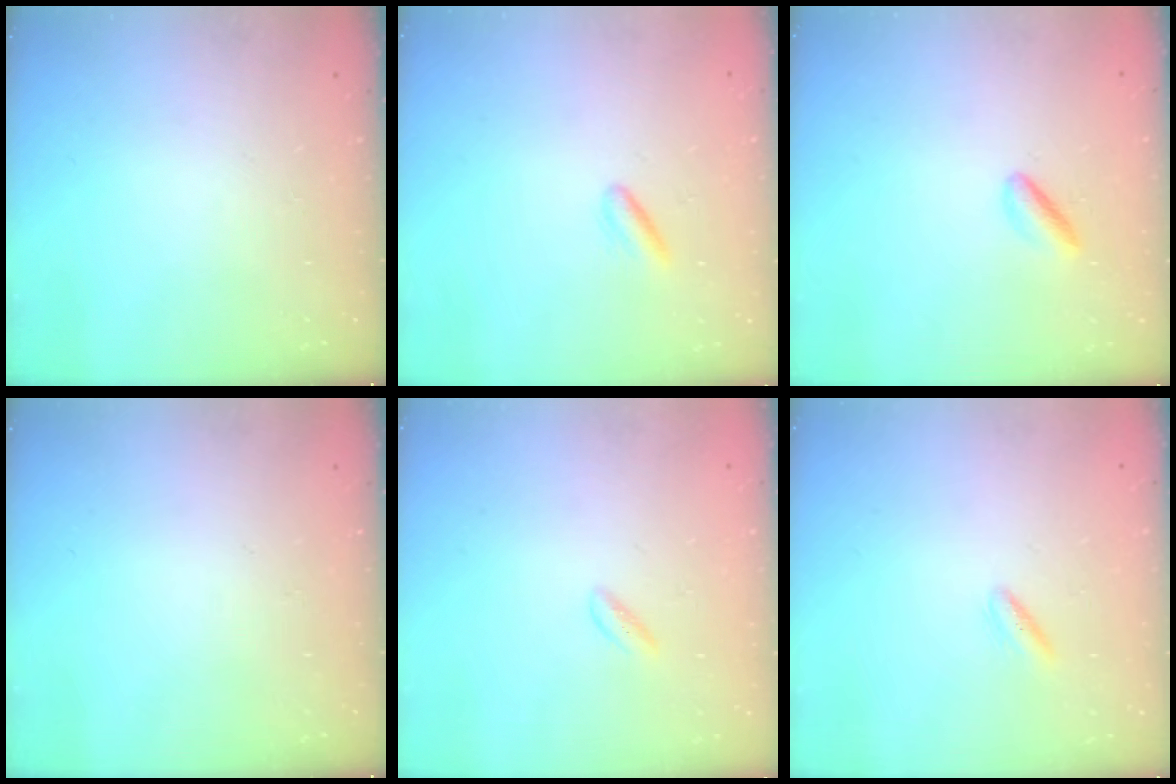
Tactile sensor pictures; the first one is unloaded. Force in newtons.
{"total": 2.1, "press": 1.9, "slide": 0.9}
{"total": 2.9, "press": 2.9, "slide": 0.6}
{"total": 0.0}
{"total": 1.3, "press": 1.1, "slide": 0.7}
{"total": 2.1, "press": 1.9, "slide": 1.0}